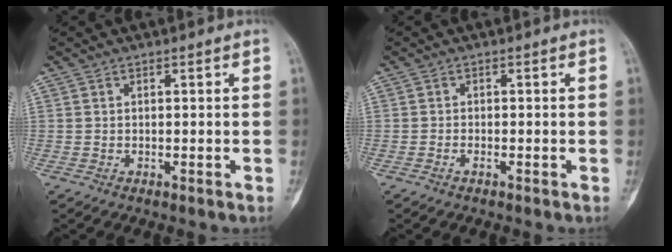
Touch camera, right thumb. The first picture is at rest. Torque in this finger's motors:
{"motor_torque": [-0.32, -0.01, -0.07, 0.05, -0.04]}